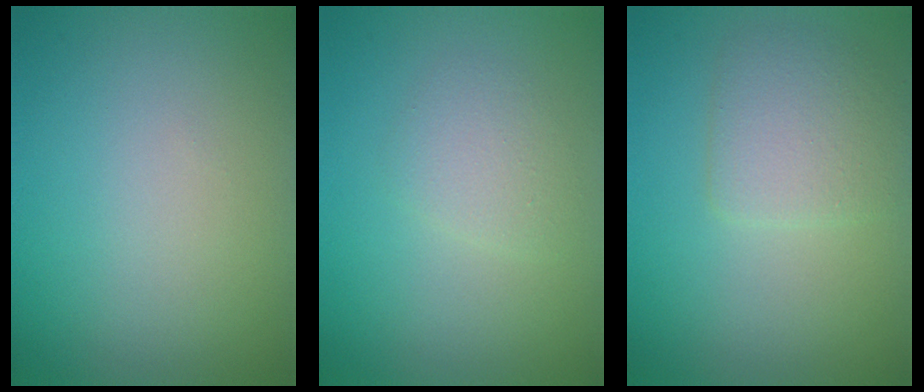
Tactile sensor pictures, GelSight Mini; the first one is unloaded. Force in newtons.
{"total": 1.9, "press": 1.9, "slide": 0.1}
{"total": 3.4, "press": 3.4, "slide": 0.2}